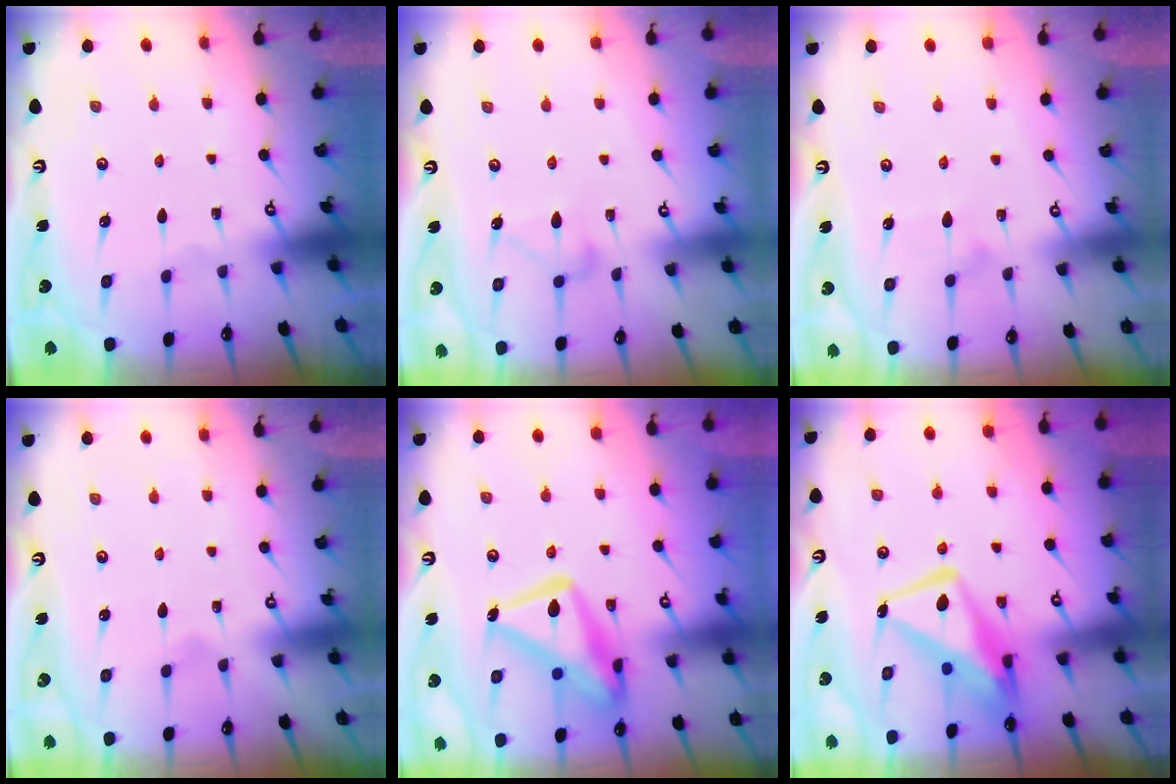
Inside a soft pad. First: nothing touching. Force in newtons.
{"total": 10.6, "press": 10.6, "slide": 0.4}
{"total": 8.0, "press": 8.0, "slide": 0.4}
{"total": 3.7, "press": 3.7, "slide": 0.2}
{"total": 17.1, "press": 17.0, "slide": 1.5}
{"total": 12.8, "press": 12.6, "slide": 1.8}